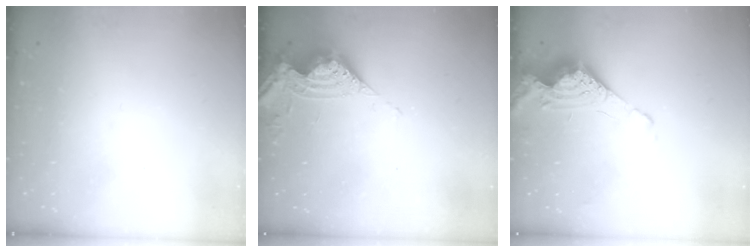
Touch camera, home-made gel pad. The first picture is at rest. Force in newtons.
{"total": 9.9, "press": 9.8, "slide": 1.2}
{"total": 9.5, "press": 9.5, "slide": 0.3}